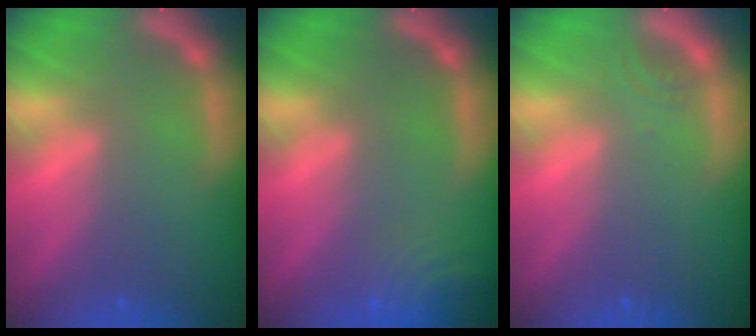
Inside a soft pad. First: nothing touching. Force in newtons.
{"total": 5.6}
{"total": 1.0}